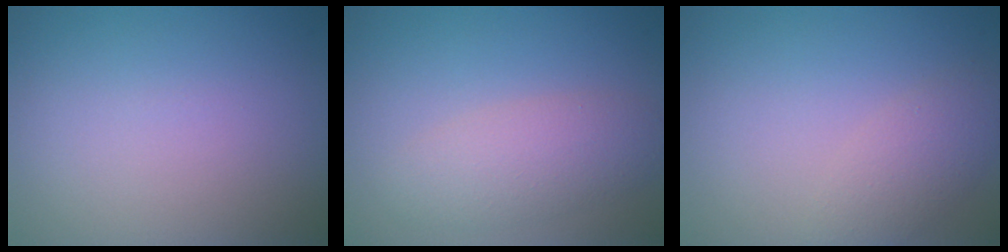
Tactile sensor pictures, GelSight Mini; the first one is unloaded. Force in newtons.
{"total": 3.3, "press": 3.3, "slide": 0.2}
{"total": 2.4, "press": 2.4, "slide": 0.2}